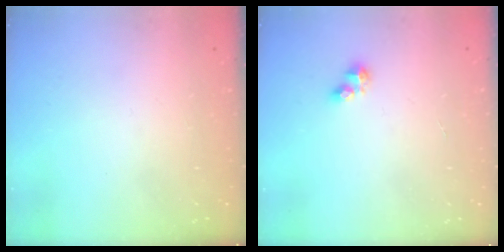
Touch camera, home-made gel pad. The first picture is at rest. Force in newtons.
{"total": 3.5, "press": 3.5, "slide": 0.5}